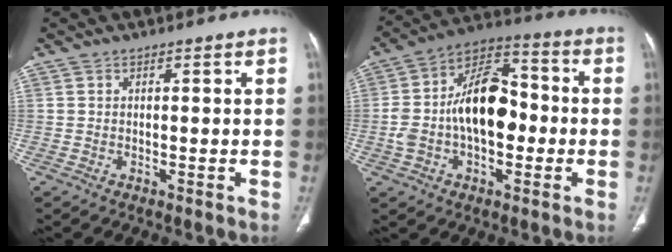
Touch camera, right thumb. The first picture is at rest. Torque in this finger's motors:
{"motor_torque": [1.98, 2.00, 1.83, -0.42, 0.17]}